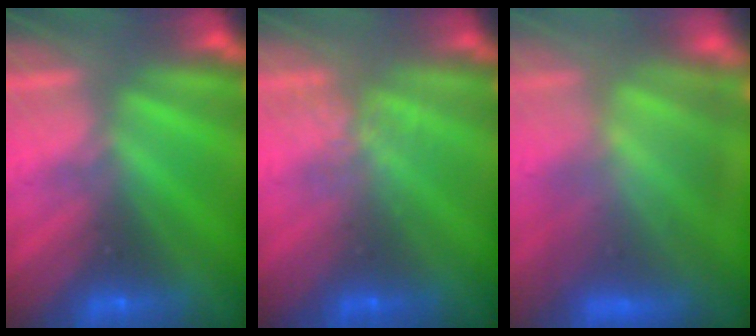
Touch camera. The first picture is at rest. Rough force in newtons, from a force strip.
{"total": 1.5}
{"total": 7.4}